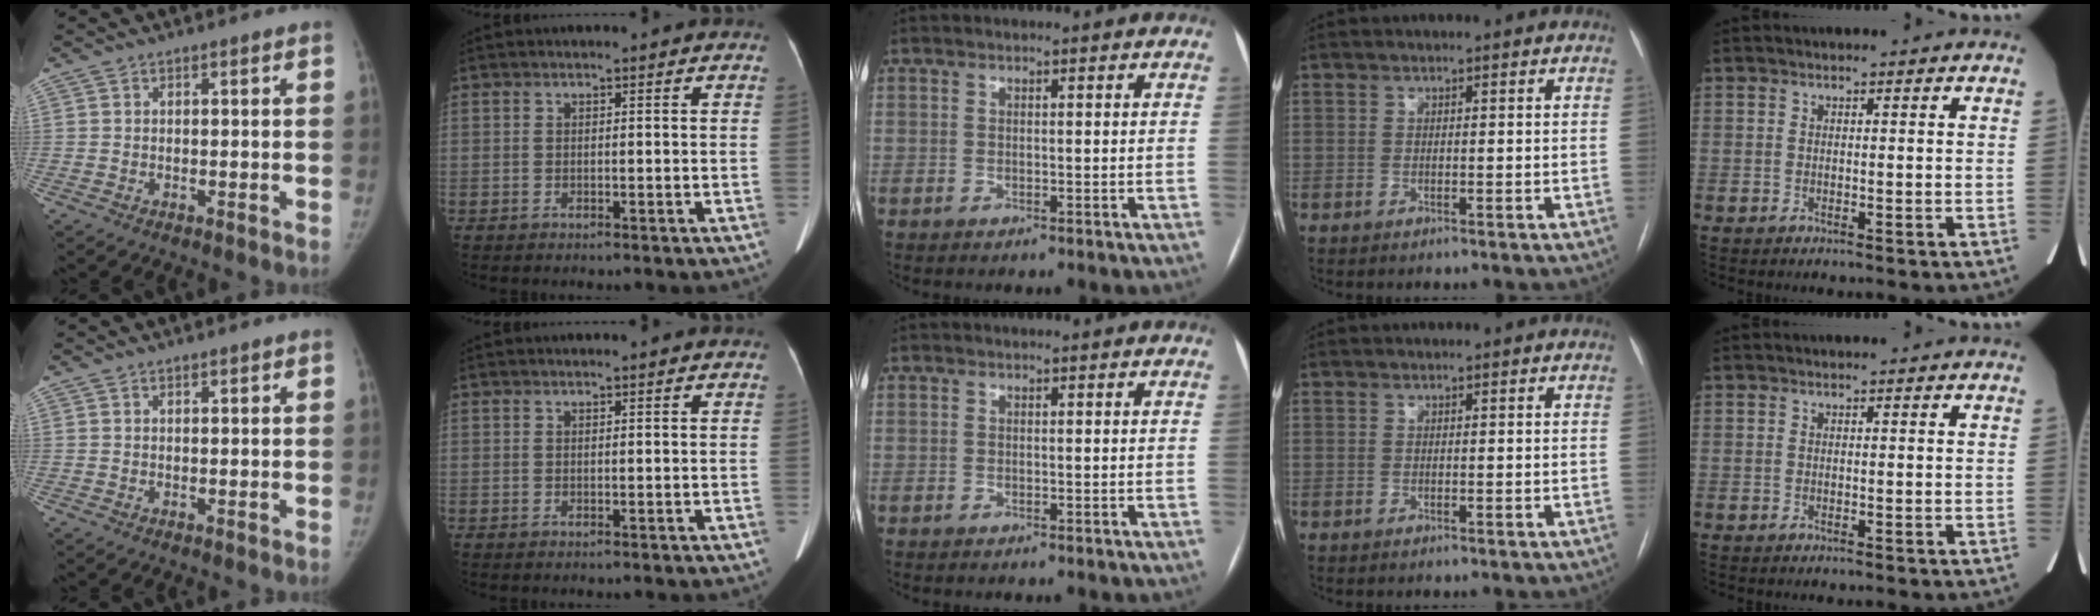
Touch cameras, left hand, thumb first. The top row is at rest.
{"thumb": {"total": 0.8, "force": [0.6, 0.3, 0.4], "torque": [-0.001, -0.002, 0.010]}}